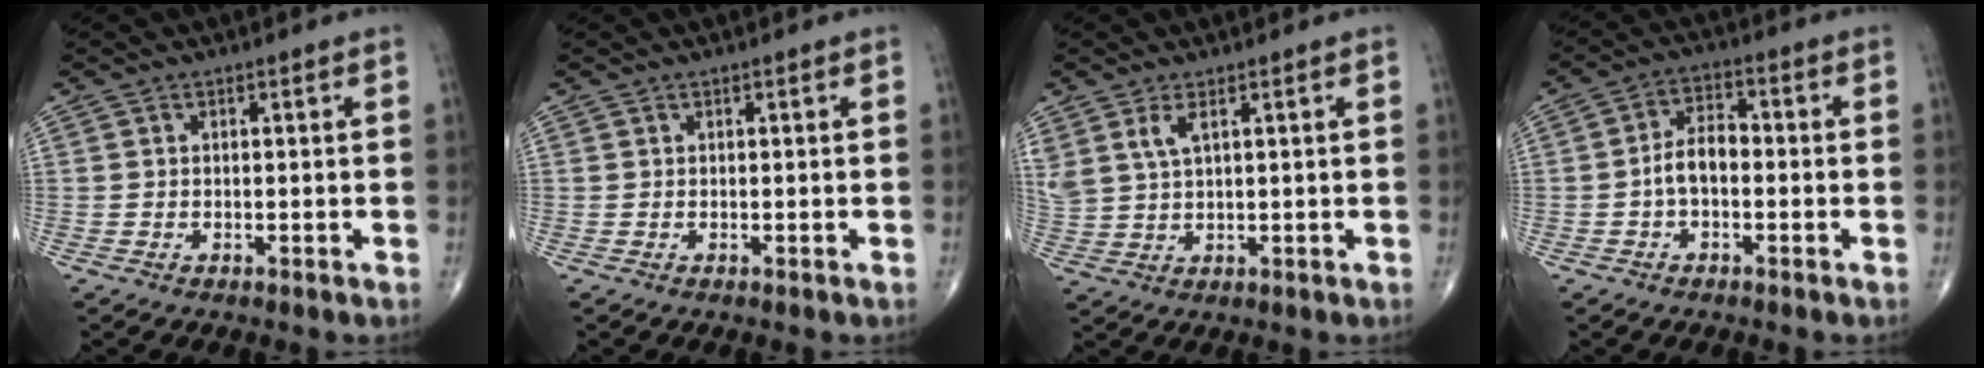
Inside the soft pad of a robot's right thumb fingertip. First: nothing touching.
{"total": 0.0}
{"total": 5.1, "force": [2.5, 2.2, 3.9], "torque": [-0.092, -0.005, 0.060]}
{"total": 5.9, "force": [-1.1, 3.4, 4.7], "torque": [-0.076, 0.027, -0.028]}